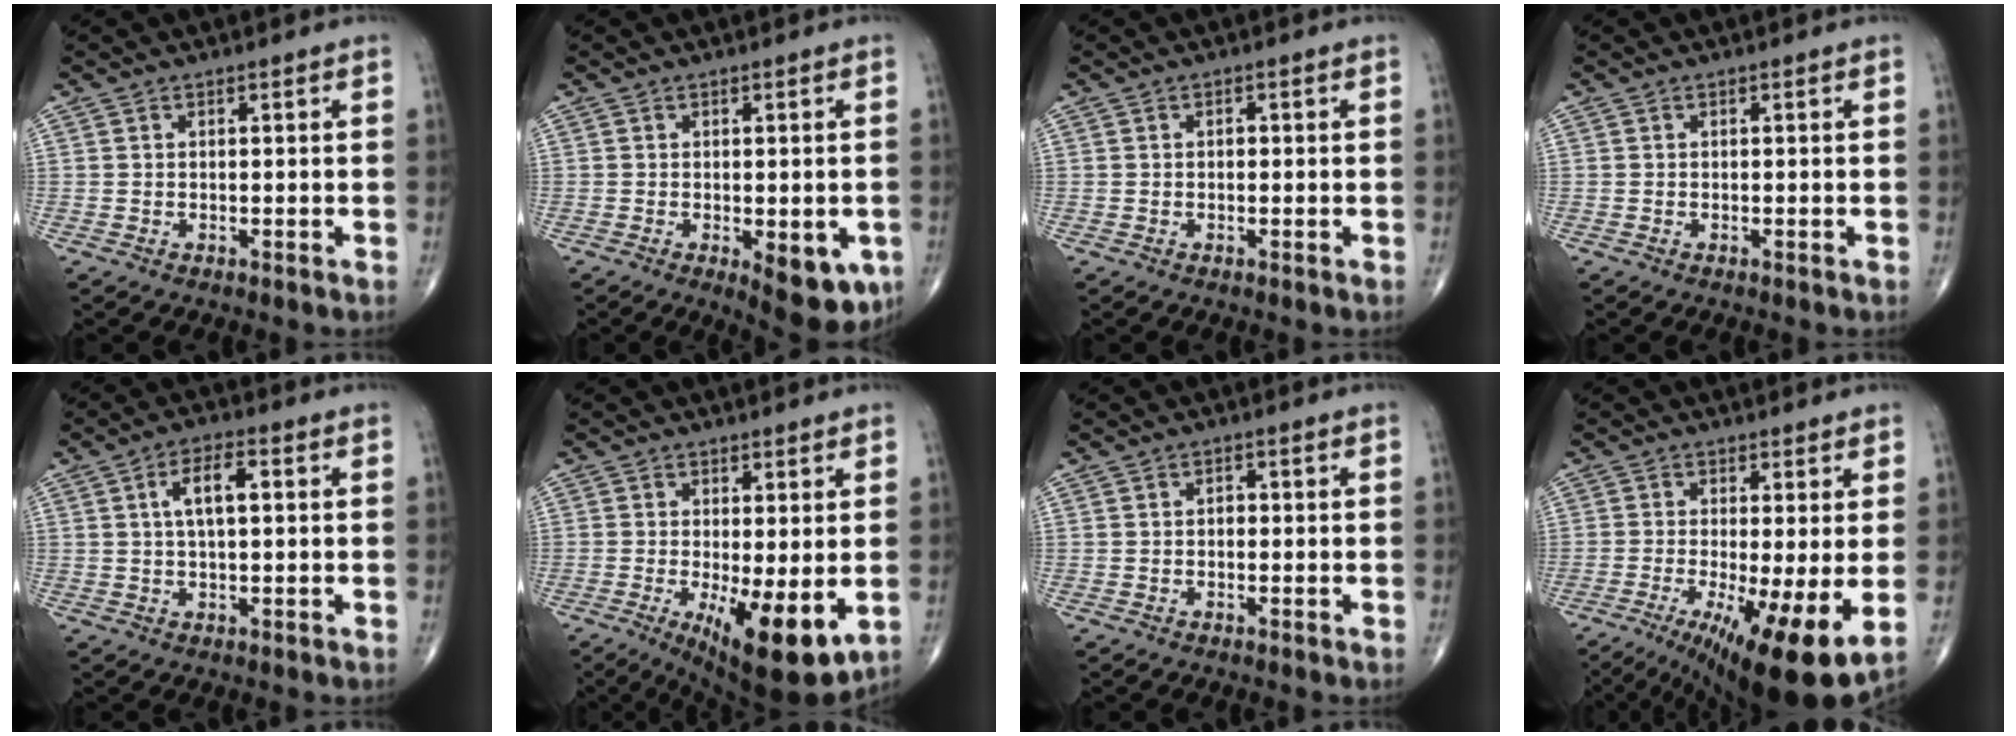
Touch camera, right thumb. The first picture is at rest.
{"total": 9.5, "force": [-3.1, 3.8, 8.1], "torque": [-0.084, -0.008, -0.035]}
{"total": 0.7, "force": [0.0, 0.5, 0.5], "torque": [-0.005, 0.002, -0.001]}
{"total": 0.0}
{"total": 6.3, "force": [1.3, 2.5, 5.6], "torque": [-0.097, 0.009, 0.021]}
{"total": 12.0, "force": [-2.8, 3.8, 11.0], "torque": [-0.161, -0.028, -0.031]}
{"total": 1.0, "force": [-0.1, 0.7, 0.7], "torque": [-0.002, 0.003, -0.004]}
{"total": 14.7, "force": [-4.3, 3.2, 13.6], "torque": [-0.199, -0.025, -0.057]}